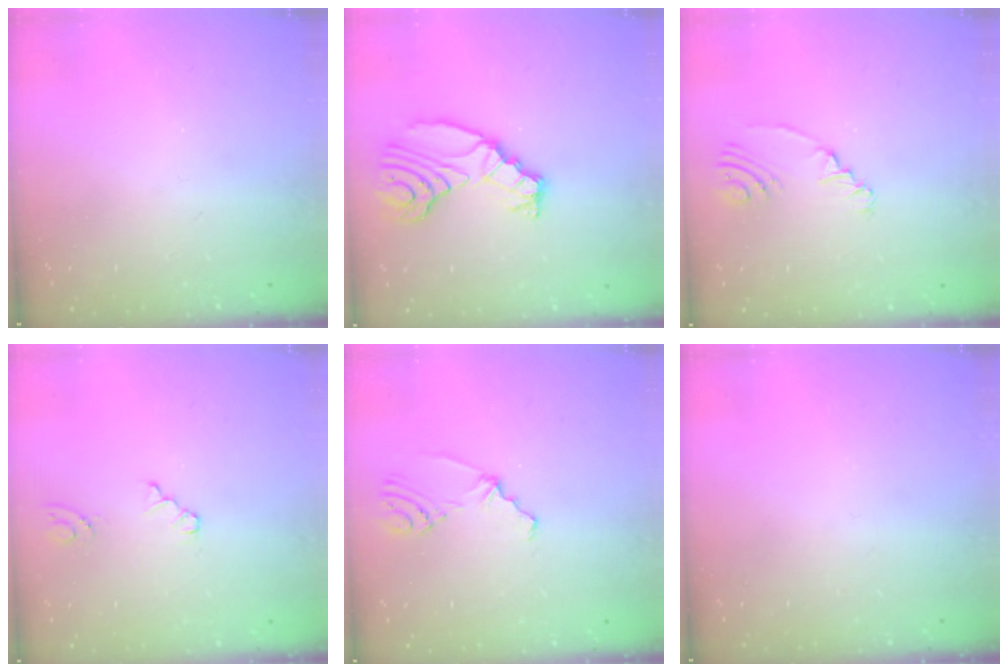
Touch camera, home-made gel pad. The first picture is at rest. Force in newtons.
{"total": 12.4, "press": 12.3, "slide": 1.1}
{"total": 5.6, "press": 2.8, "slide": 4.9}
{"total": 2.8, "press": 2.7, "slide": 0.4}
{"total": 2.5, "press": 2.1, "slide": 1.4}
{"total": 0.0}